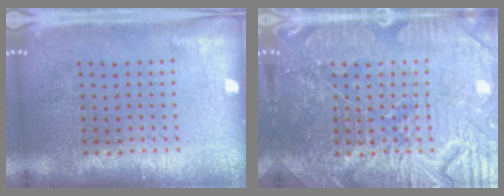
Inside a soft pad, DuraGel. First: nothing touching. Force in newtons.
{"total": 4.7, "press": 4.6, "slide": 0.9}